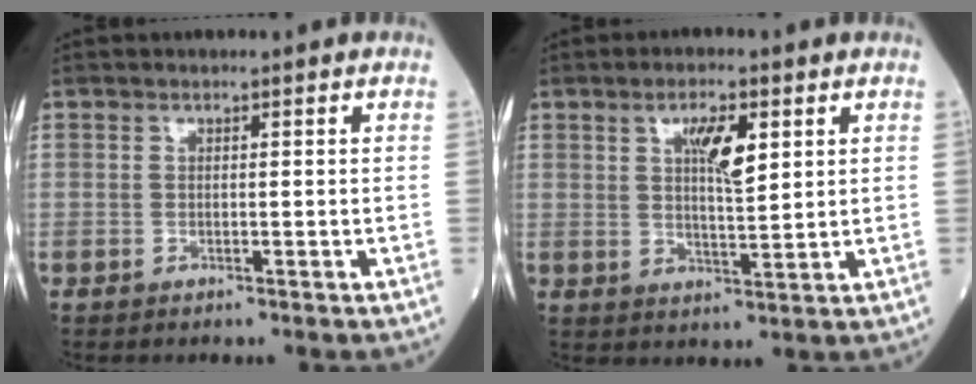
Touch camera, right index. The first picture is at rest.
{"total": 5.7, "force": [2.3, 1.3, 5.0], "torque": [-0.090, 0.001, 0.041]}